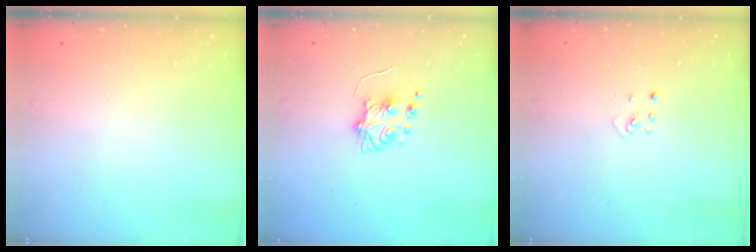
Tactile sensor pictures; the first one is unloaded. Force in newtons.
{"total": 6.4, "press": 6.4, "slide": 0.4}
{"total": 2.0, "press": 2.0, "slide": 0.3}